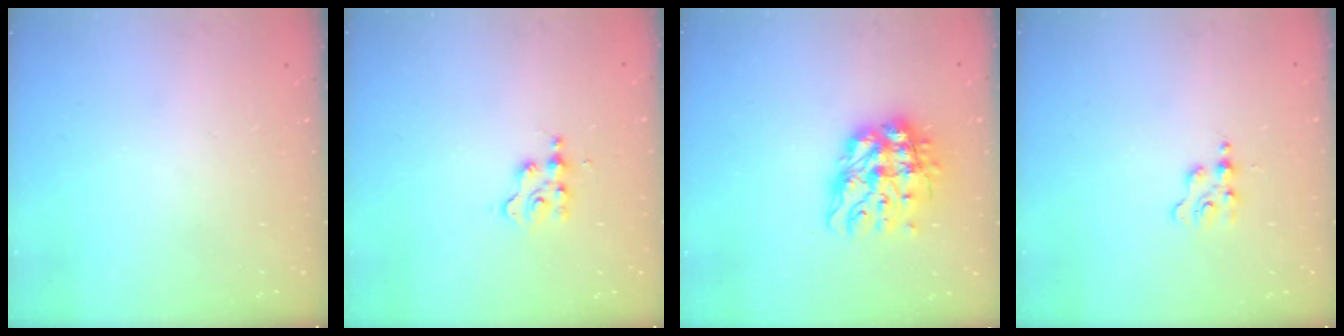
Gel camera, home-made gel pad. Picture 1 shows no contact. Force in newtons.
{"total": 2.9, "press": 2.9, "slide": 0.2}
{"total": 12.8, "press": 12.8, "slide": 1.4}
{"total": 1.4, "press": 1.3, "slide": 0.3}